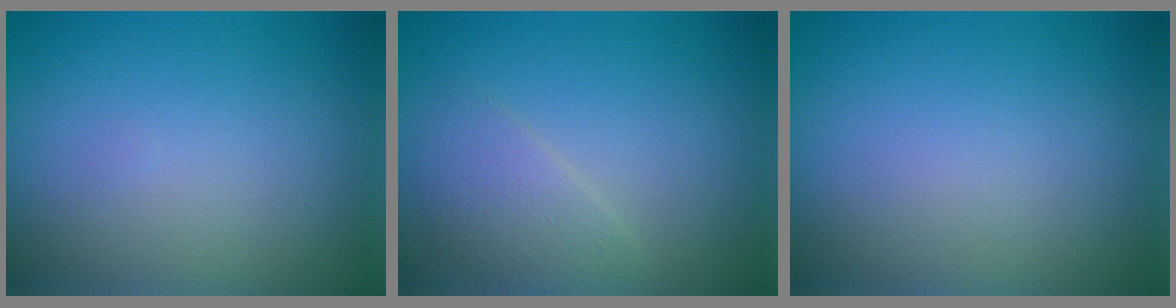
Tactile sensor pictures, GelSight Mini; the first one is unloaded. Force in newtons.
{"total": 2.2, "press": 2.2, "slide": 0.1}
{"total": 0.0}